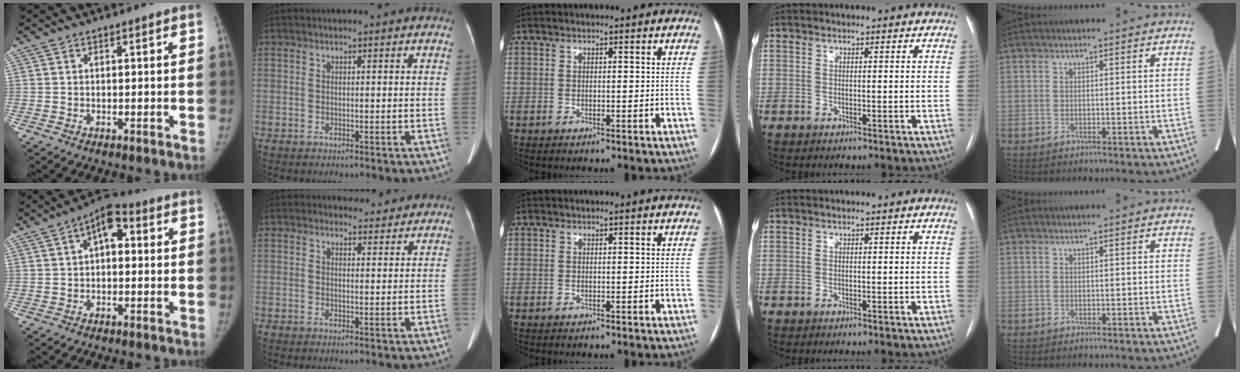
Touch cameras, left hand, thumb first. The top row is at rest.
{"thumb": {"total": 7.3, "force": [1.7, 4.0, 5.9], "torque": [-0.079, 0.020, 0.015]}, "index": {"total": 3.3, "force": [3.1, 1.3, -0.1], "torque": [0.003, -0.001, 0.035]}}